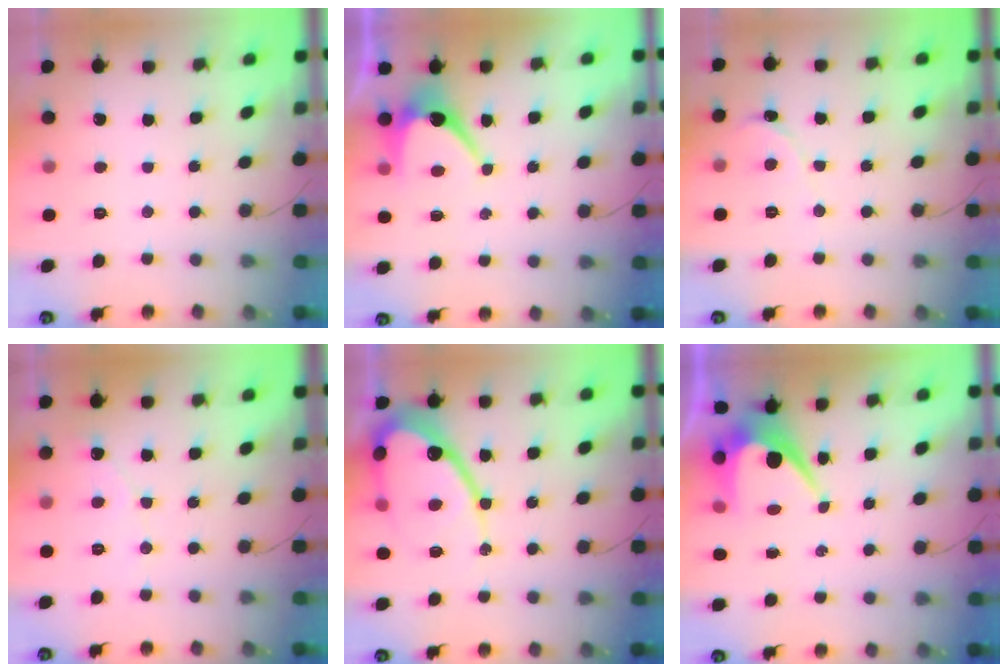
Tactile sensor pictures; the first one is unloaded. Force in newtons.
{"total": 7.0, "press": 7.0, "slide": 0.7}
{"total": 0.0}
{"total": 2.3, "press": 2.3, "slide": 0.2}
{"total": 16.8, "press": 16.8, "slide": 1.0}
{"total": 6.6, "press": 6.6, "slide": 0.5}